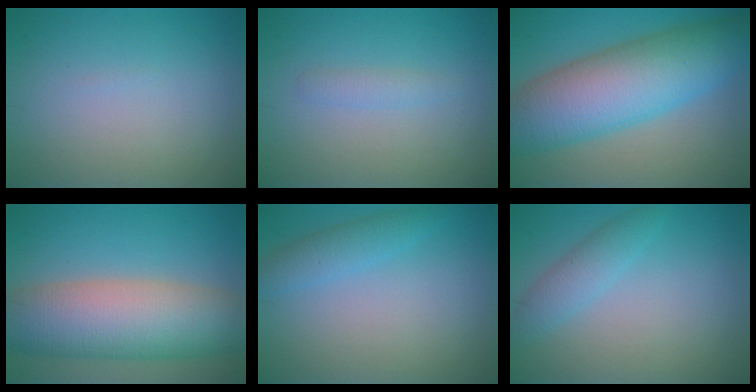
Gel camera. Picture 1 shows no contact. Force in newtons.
{"total": 1.1, "press": 1.1, "slide": 0.1}
{"total": 11.4, "press": 11.4, "slide": 0.2}
{"total": 11.0, "press": 10.9, "slide": 0.8}
{"total": 2.2, "press": 2.2, "slide": 0.2}
{"total": 2.3, "press": 2.3, "slide": 0.2}